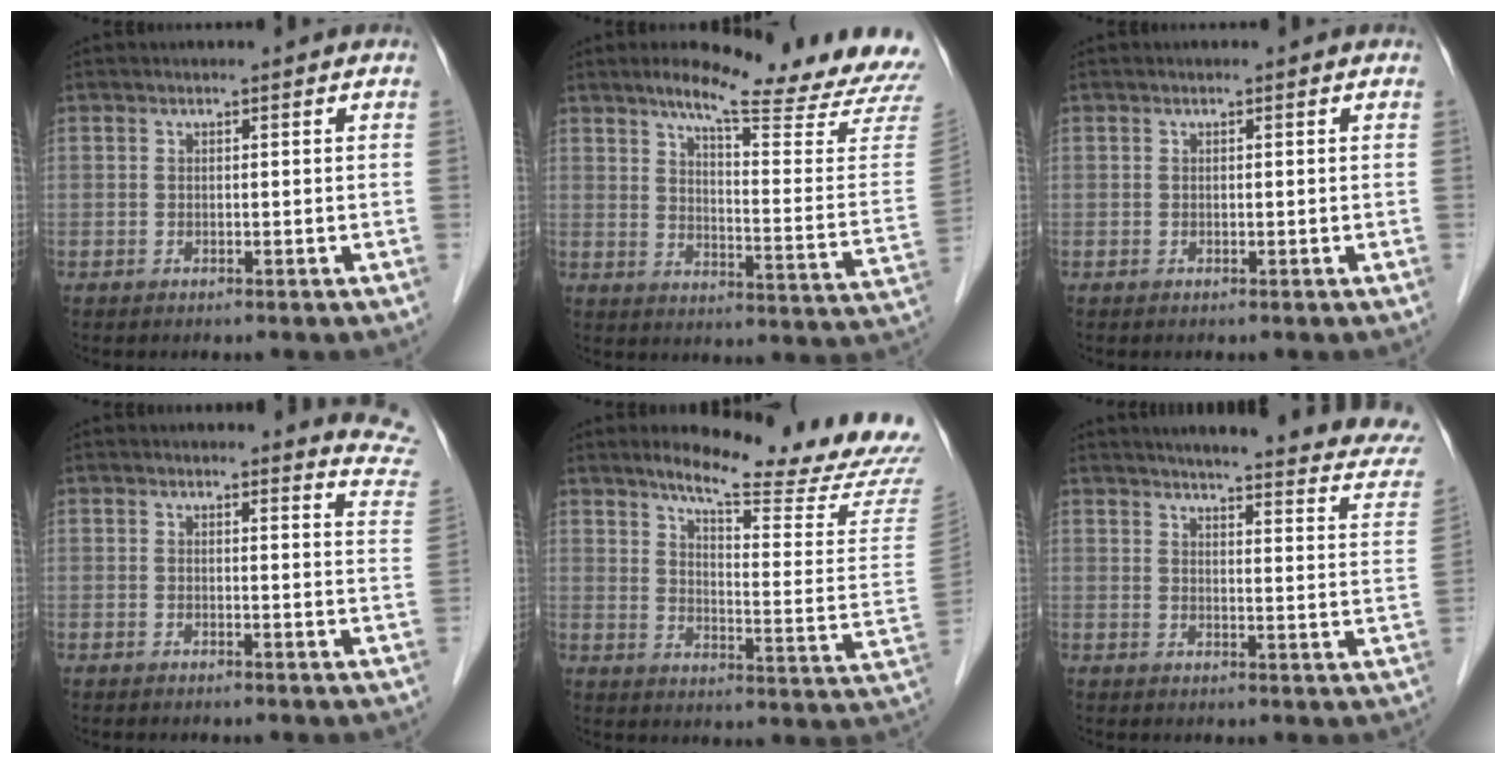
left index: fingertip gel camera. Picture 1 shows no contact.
{"total": 21.3, "force": [18.6, -0.1, 10.4], "torque": [-0.142, -0.079, 0.230]}
{"total": 0.0}
{"total": 7.9, "force": [7.9, 0.1, 0.4], "torque": [0.016, -0.073, 0.052]}
{"total": 21.8, "force": [19.3, 0.4, 10.2], "torque": [-0.141, -0.087, 0.241]}
{"total": 23.2, "force": [20.4, 2.9, 10.5], "torque": [-0.123, -0.040, 0.224]}